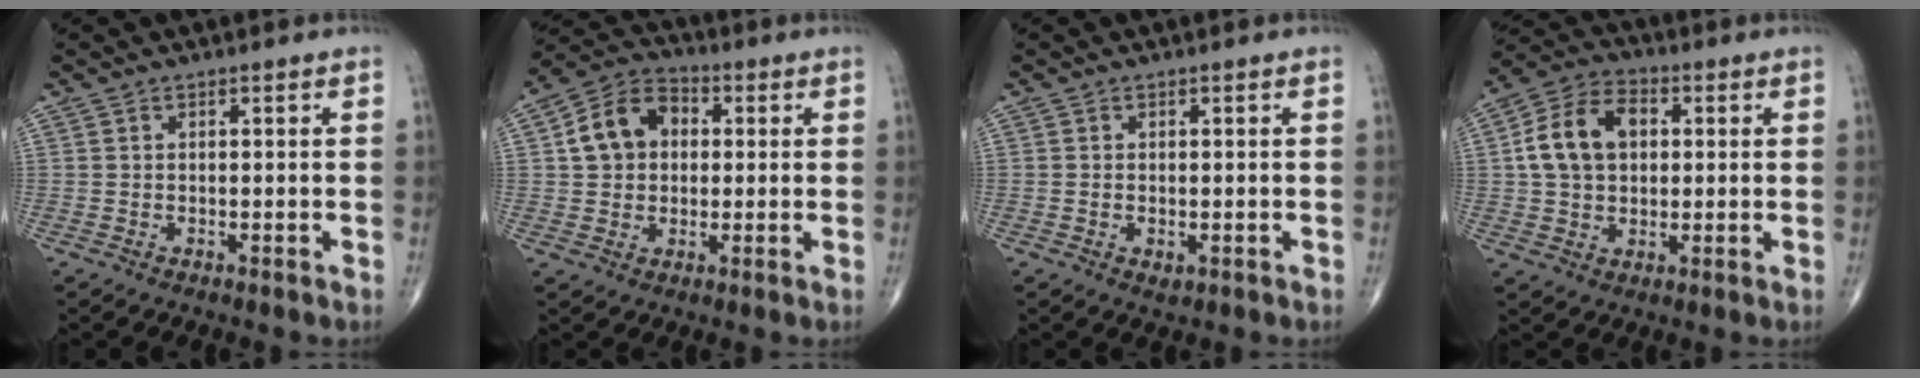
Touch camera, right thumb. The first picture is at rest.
{"total": 11.0, "force": [1.7, 8.6, 6.7], "torque": [-0.099, 0.021, 0.019]}
{"total": 1.5, "force": [-0.3, 1.0, 1.1], "torque": [-0.015, 0.000, -0.002]}
{"total": 12.2, "force": [1.8, 8.7, 8.4], "torque": [-0.137, 0.018, 0.026]}